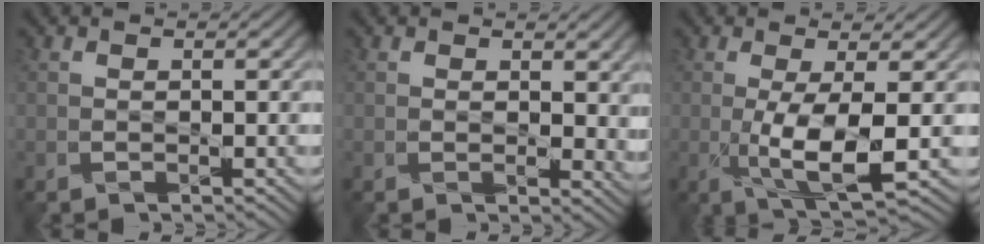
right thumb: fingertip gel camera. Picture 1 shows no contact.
{"total": 4.5, "force": [0.8, 2.8, 3.4], "torque": [-0.060, -0.009, 0.018]}
{"total": 6.5, "force": [-1.2, 1.6, 6.2], "torque": [-0.135, -0.011, -0.012]}